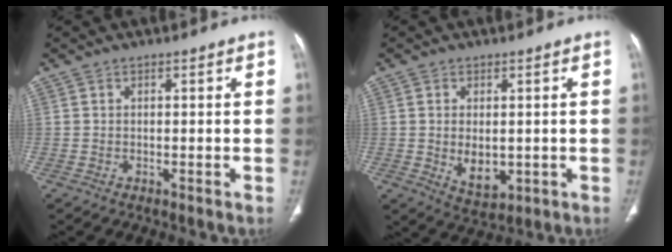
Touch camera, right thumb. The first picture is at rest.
{"total": 6.4, "force": [-0.6, 4.0, 5.0], "torque": [-0.072, -0.011, 0.004]}